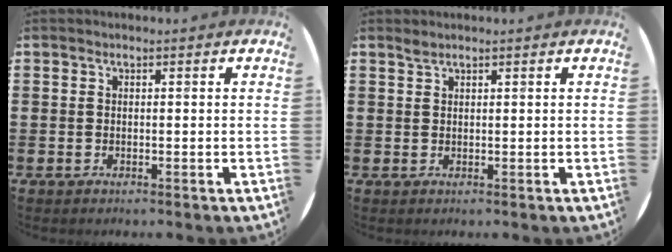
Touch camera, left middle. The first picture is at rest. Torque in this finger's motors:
{"motor_torque": [0.23, -0.17, -0.02, 0.00]}